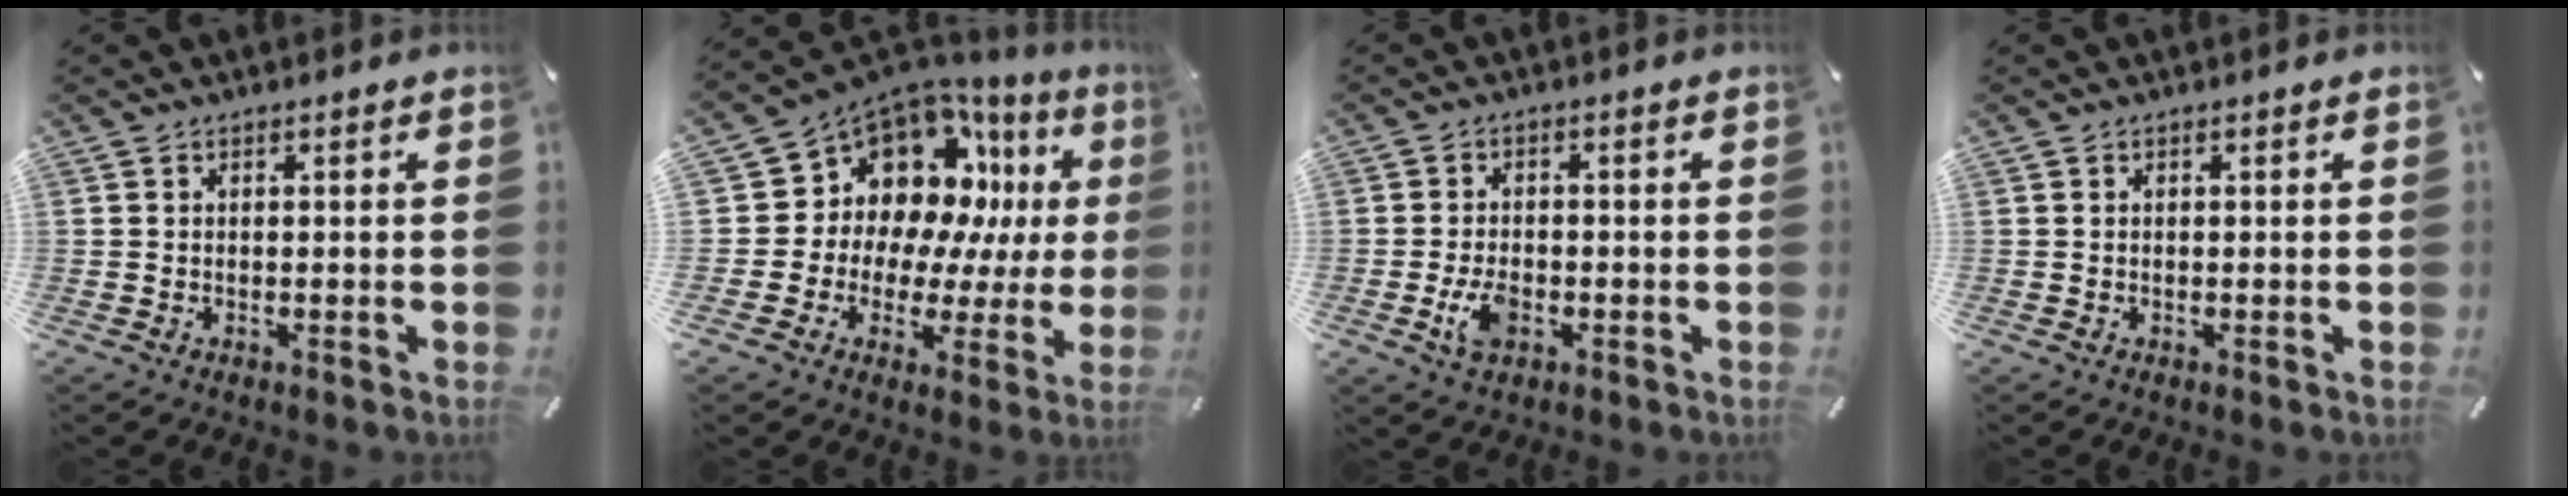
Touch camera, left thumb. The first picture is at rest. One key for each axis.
{"total": 12.1, "fx": 6.6, "fy": 9.2, "fz": 4.3, "tx": -0.073, "ty": -0.082, "tz": 0.124}
{"total": 5.1, "fx": -1.8, "fy": 3.2, "fz": 3.6, "tx": -0.086, "ty": 0.000, "tz": -0.035}
{"total": 0.0}